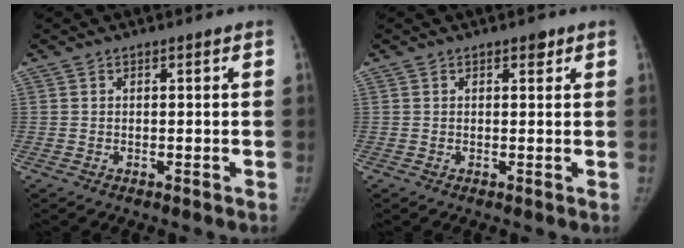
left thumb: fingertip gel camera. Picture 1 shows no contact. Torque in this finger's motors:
{"motor_torque": [0.14, -0.03, 0.29, 0.20, 0.06]}